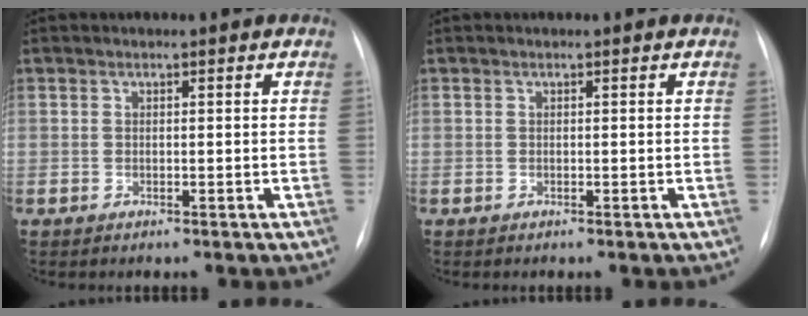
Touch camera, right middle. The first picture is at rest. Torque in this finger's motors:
{"motor_torque": [-0.03, -0.01, 0.00, 0.00]}